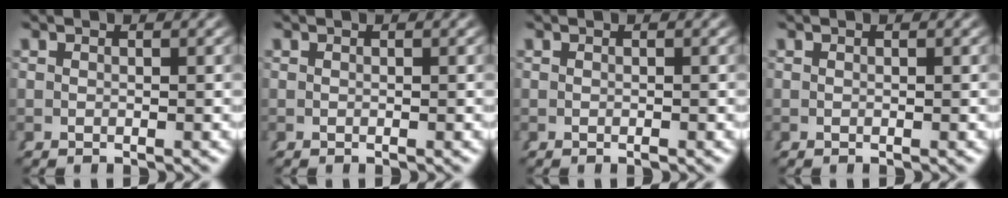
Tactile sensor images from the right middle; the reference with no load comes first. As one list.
[{"total": 0.0}, {"total": 0.0}, {"total": 0.0}]